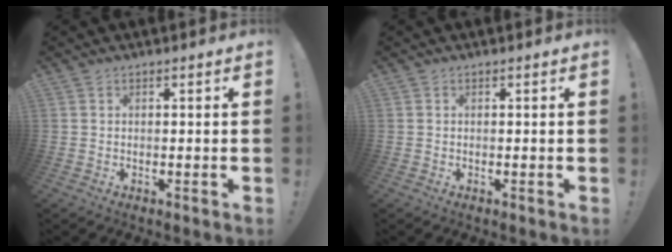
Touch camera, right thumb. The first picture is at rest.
{"total": 0.0}